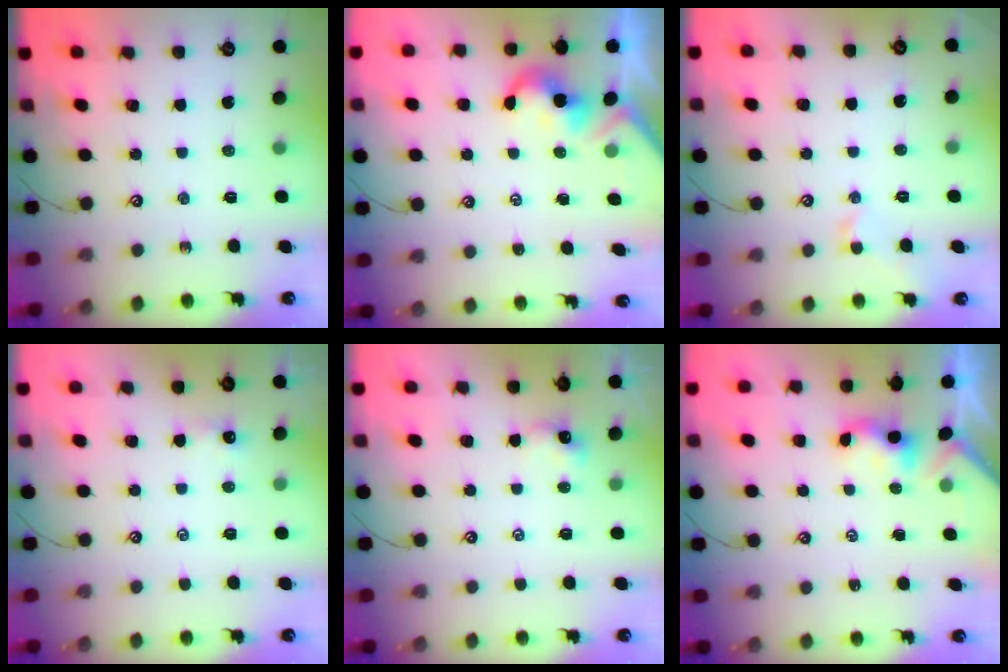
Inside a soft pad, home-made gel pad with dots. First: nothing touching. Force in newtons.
{"total": 2.0, "press": 1.9, "slide": 0.5}
{"total": 1.0, "press": 0.9, "slide": 0.4}
{"total": 1.6, "press": 1.6, "slide": 0.2}
{"total": 2.9, "press": 2.9, "slide": 0.1}
{"total": 0.8, "press": 0.6, "slide": 0.4}